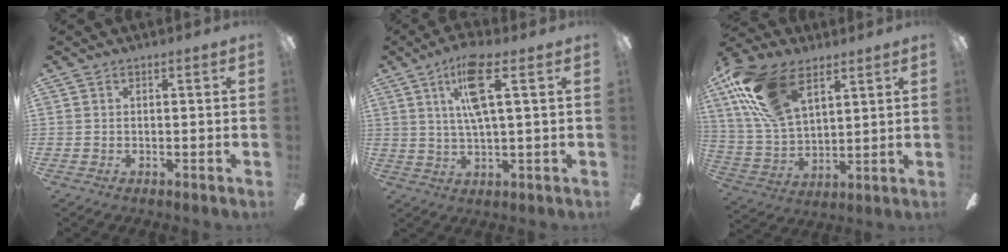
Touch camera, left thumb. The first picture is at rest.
{"total": 11.8, "force": [4.6, 2.9, 10.4], "torque": [-0.196, -0.001, 0.074]}
{"total": 20.1, "force": [10.5, 10.5, 13.6], "torque": [-0.300, -0.016, 0.189]}